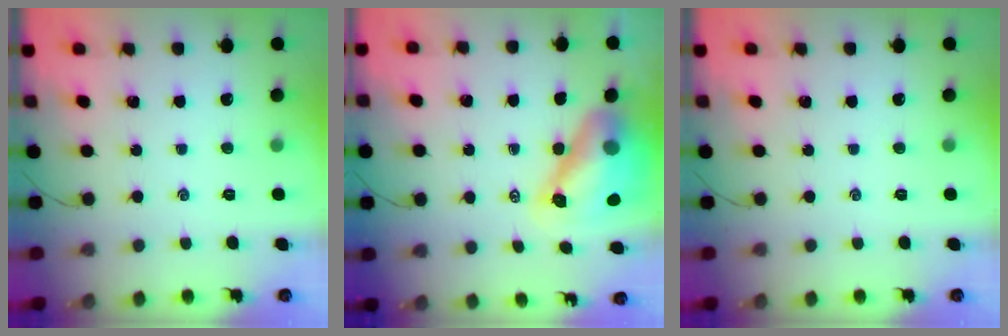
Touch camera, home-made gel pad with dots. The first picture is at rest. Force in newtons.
{"total": 13.0, "press": 12.3, "slide": 4.3}
{"total": 0.0}